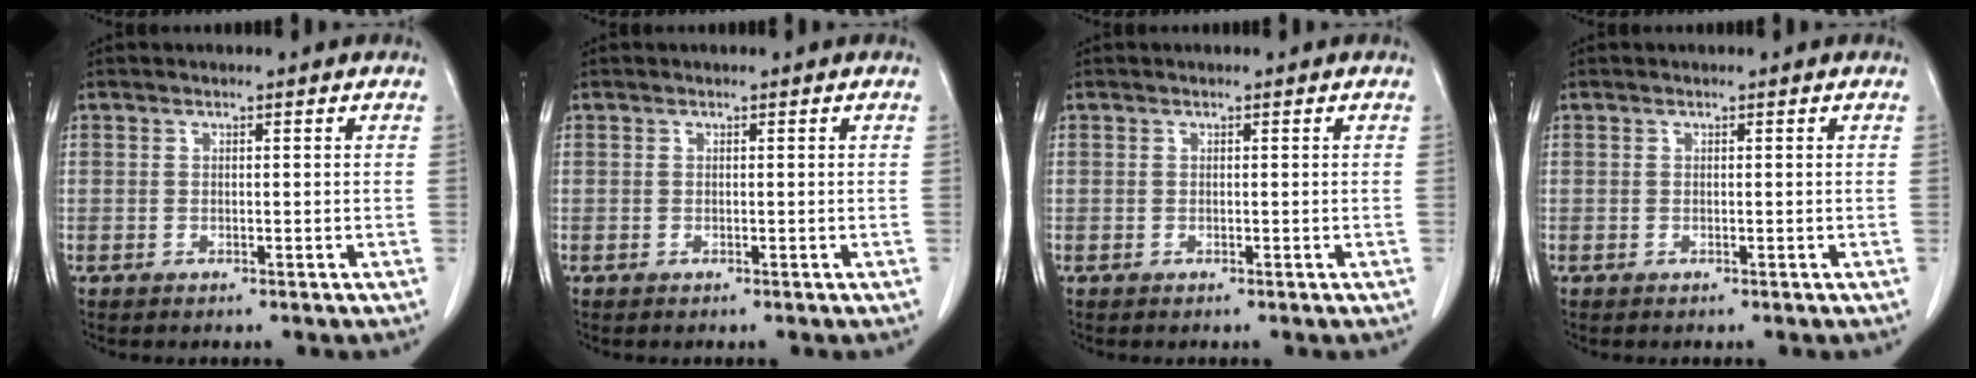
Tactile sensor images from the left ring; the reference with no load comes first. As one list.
[{"total": 0.0}, {"total": 0.0}, {"total": 0.0}]